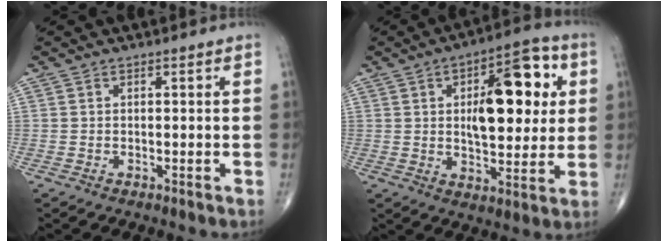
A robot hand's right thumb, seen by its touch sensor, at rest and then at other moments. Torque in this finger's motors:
{"motor_torque": [0.82, 4.19, 1.37, 0.43, 0.07]}